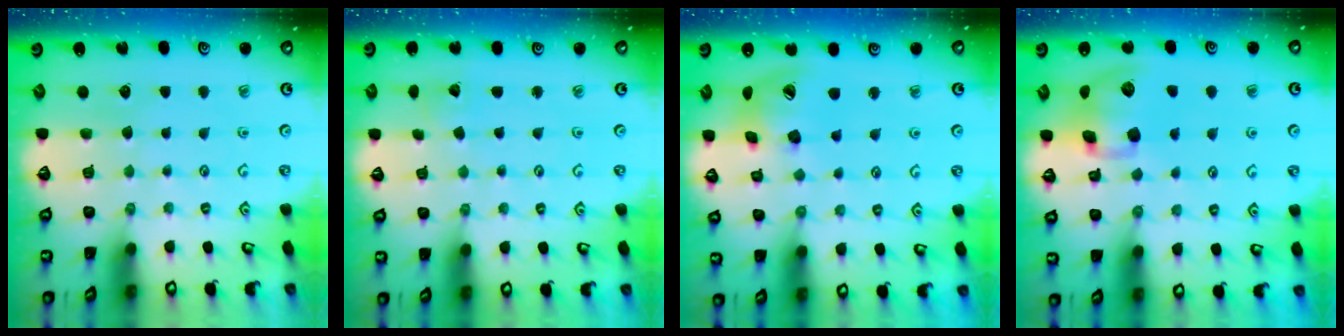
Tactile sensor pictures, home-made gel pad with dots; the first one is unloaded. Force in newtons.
{"total": 3.1, "press": 3.1, "slide": 0.2}
{"total": 15.5, "press": 15.3, "slide": 2.2}
{"total": 11.7, "press": 11.6, "slide": 2.1}